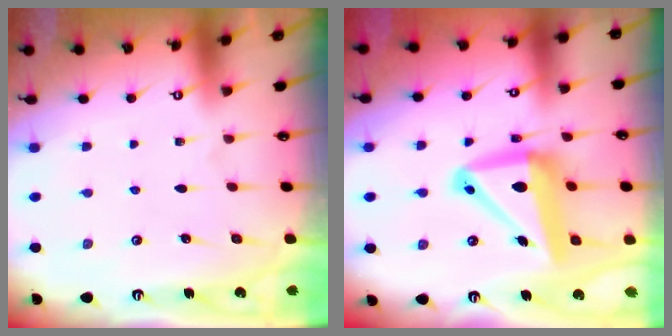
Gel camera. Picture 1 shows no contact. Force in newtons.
{"total": 15.6, "press": 15.3, "slide": 2.9}